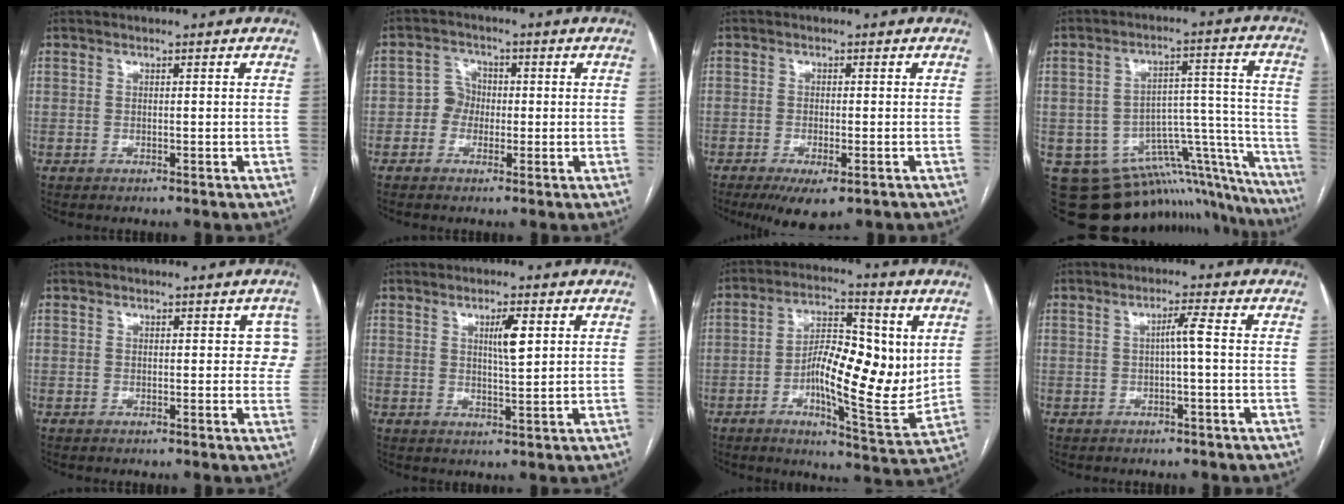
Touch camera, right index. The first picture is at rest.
{"total": 3.2, "force": [-0.6, 3.0, 1.0], "torque": [-0.008, 0.012, -0.014]}
{"total": 6.1, "force": [-3.9, 1.7, 4.4], "torque": [-0.068, -0.014, -0.058]}
{"total": 19.5, "force": [-13.8, 10.6, 8.9], "torque": [-0.058, 0.101, -0.157]}
{"total": 3.0, "force": [0.8, 2.1, 1.9], "torque": [0.001, 0.008, 0.001]}
{"total": 3.9, "force": [1.4, 0.4, 3.6], "torque": [-0.063, -0.002, 0.025]}
{"total": 14.3, "force": [0.3, 4.3, 13.6], "torque": [-0.226, 0.009, 0.003]}
{"total": 2.3, "force": [-0.2, -0.4, 2.3], "torque": [-0.039, 0.003, -0.003]}